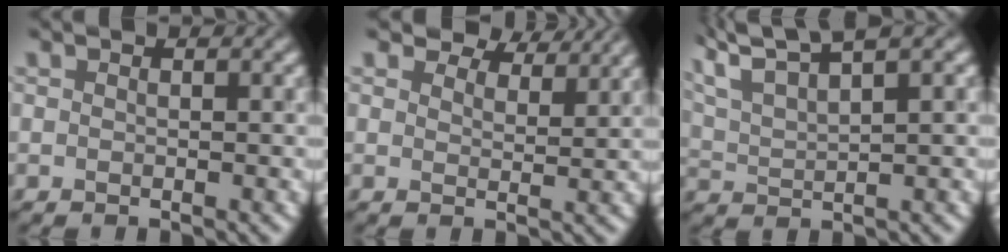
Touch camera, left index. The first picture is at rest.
{"total": 5.4, "force": [4.6, 1.8, 2.0], "torque": [-0.038, -0.003, 0.069]}
{"total": 7.2, "force": [5.8, 1.1, 4.2], "torque": [-0.073, 0.025, 0.088]}